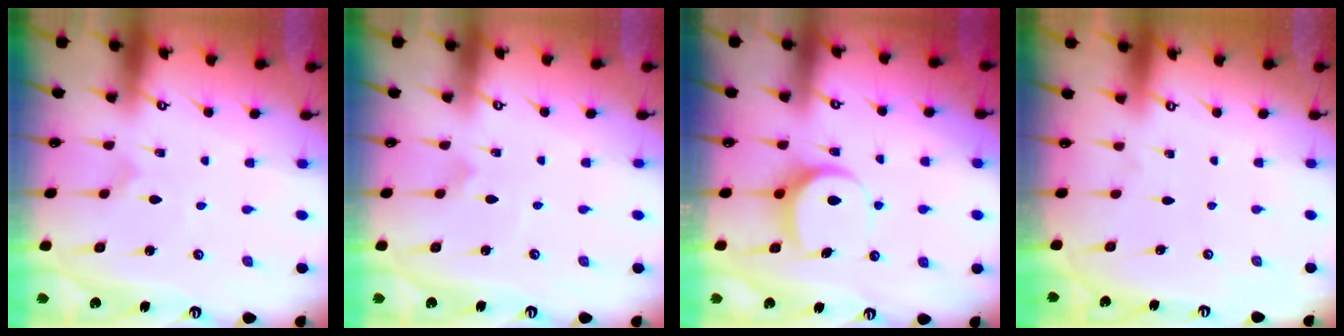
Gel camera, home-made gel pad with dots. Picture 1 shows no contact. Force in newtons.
{"total": 1.7, "press": 1.7, "slide": 0.1}
{"total": 8.2, "press": 8.2, "slide": 0.4}
{"total": 0.0}